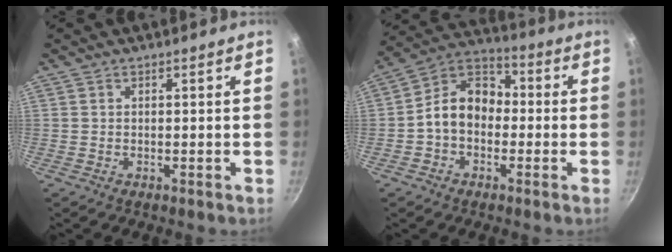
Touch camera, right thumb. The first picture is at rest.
{"total": 10.8, "force": [-1.4, 8.2, 6.9], "torque": [-0.078, 0.041, -0.048]}